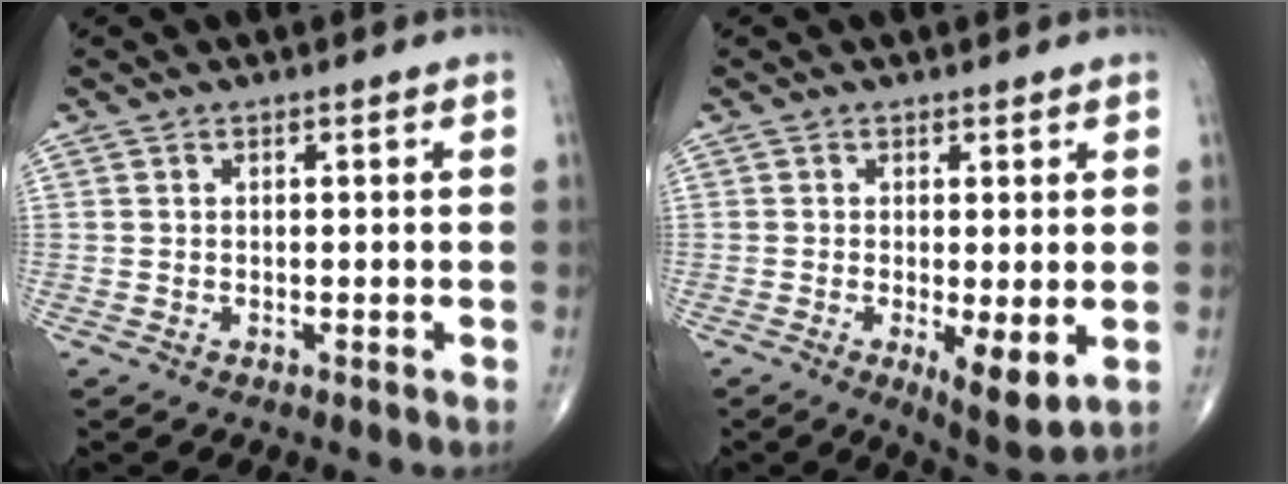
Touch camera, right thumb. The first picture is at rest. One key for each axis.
{"total": 6.3, "fx": -1.1, "fy": 1.8, "fz": 6.0, "tx": -0.097, "ty": -0.022, "tz": -0.014}